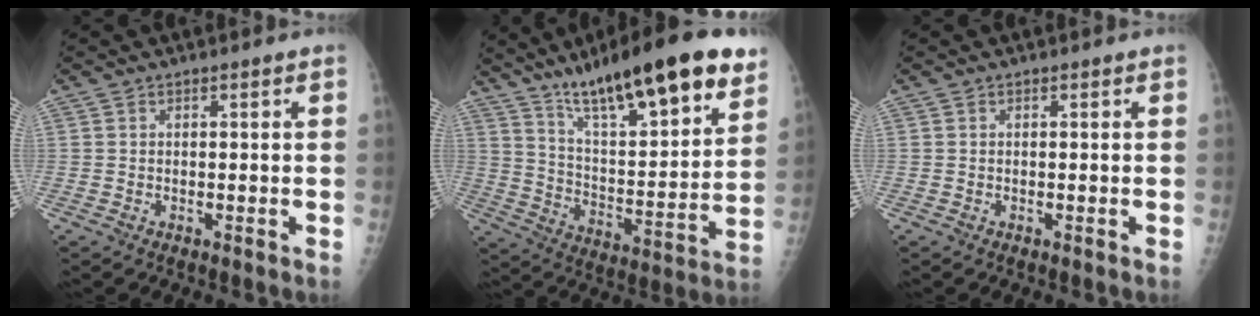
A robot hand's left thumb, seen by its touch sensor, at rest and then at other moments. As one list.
[{"total": 26.0, "force": [17.2, 5.9, 18.6], "torque": [-0.263, -0.053, 0.281]}, {"total": 0.0}]